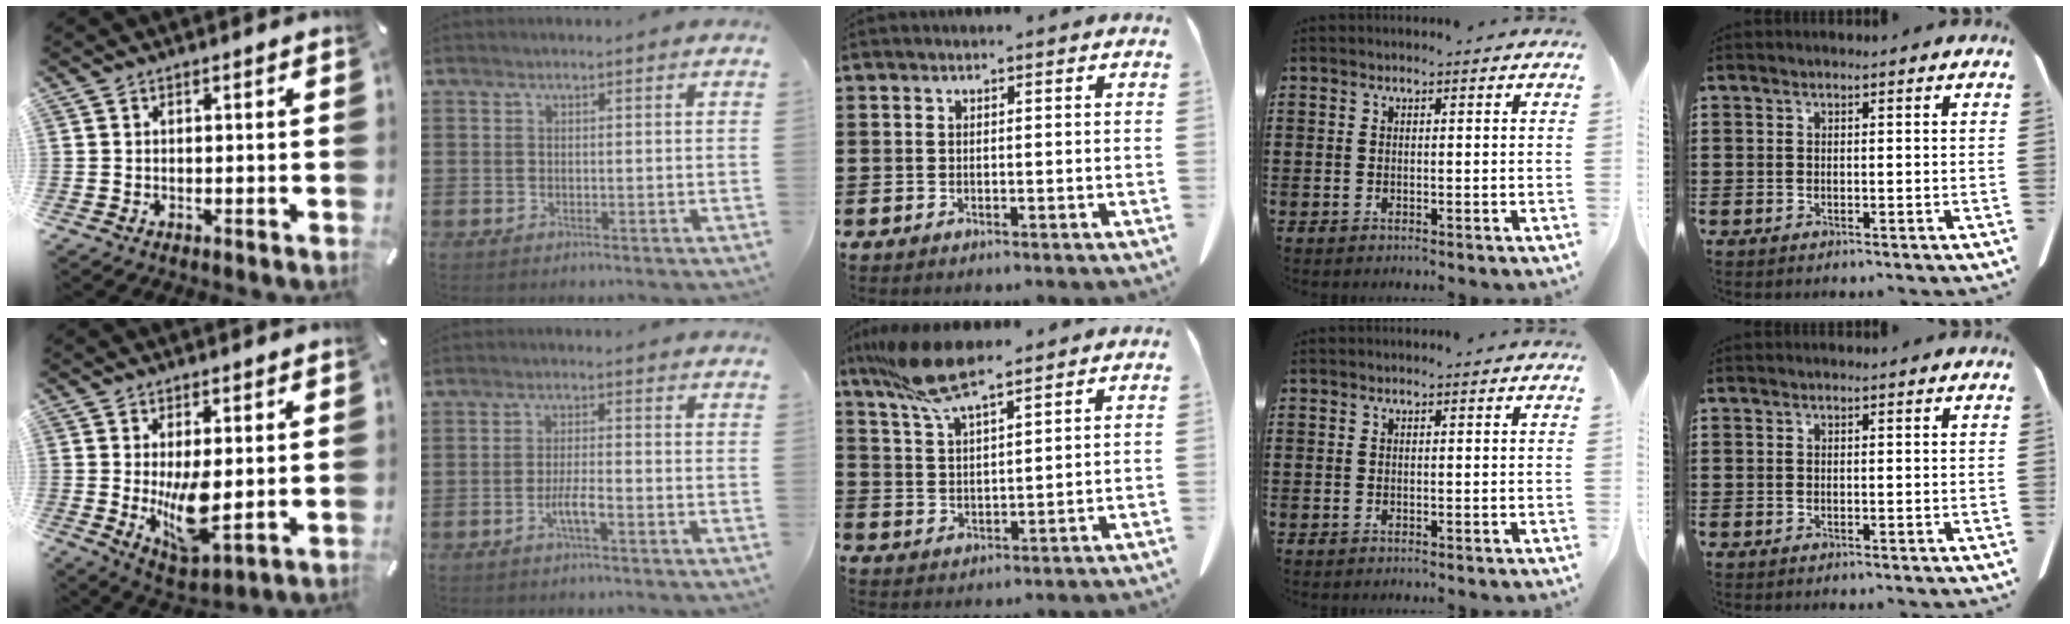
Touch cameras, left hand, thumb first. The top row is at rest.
{"thumb": {"total": 11.0, "force": [0.7, 5.0, 9.7], "torque": [-0.159, -0.032, 0.016]}, "index": {"total": 3.7, "force": [-1.7, 0.6, 3.2], "torque": [-0.061, 0.001, -0.031]}, "middle": {"total": 9.0, "force": [6.7, 1.5, 5.7], "torque": [-0.135, -0.015, 0.122]}}